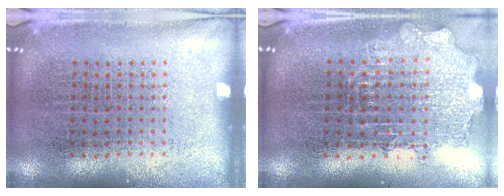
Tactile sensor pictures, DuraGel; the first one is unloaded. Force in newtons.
{"total": 1.7, "press": 1.4, "slide": 1.0}